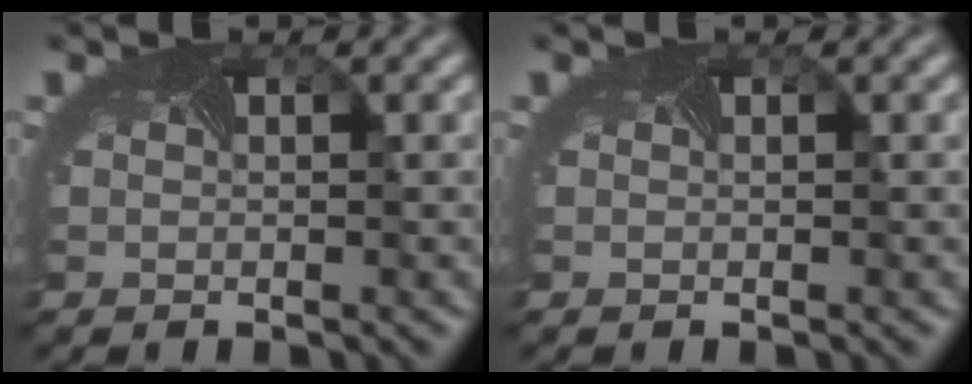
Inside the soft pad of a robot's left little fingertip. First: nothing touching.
{"total": 0.0}